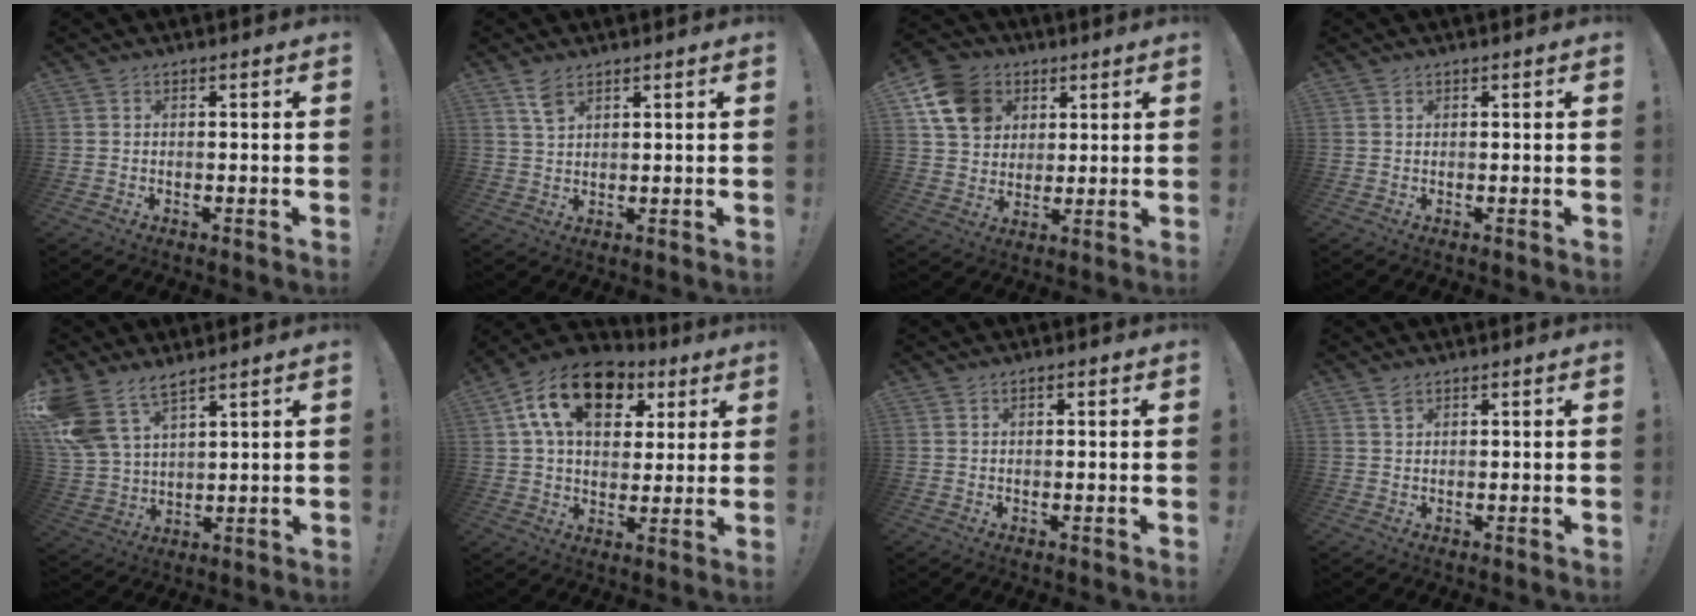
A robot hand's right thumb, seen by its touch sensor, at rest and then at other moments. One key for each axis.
{"total": 4.6, "fx": 2.9, "fy": 1.9, "fz": 3.0, "tx": -0.050, "ty": -0.012, "tz": 0.053}
{"total": 13.9, "fx": 5.7, "fy": 11.1, "fz": 6.0, "tx": -0.092, "ty": -0.018, "tz": 0.117}
{"total": 0.6, "fx": 0.4, "fy": 0.4, "fz": 0.2, "tx": 0.003, "ty": -0.003, "tz": 0.007}
{"total": 12.1, "fx": 8.8, "fy": 5.7, "fz": 5.9, "tx": -0.137, "ty": -0.051, "tz": 0.172}
{"total": 17.6, "fx": 8.0, "fy": 11.0, "fz": 11.1, "tx": -0.180, "ty": -0.028, "tz": 0.145}
{"total": 0.8, "fx": 0.3, "fy": 0.4, "fz": 0.6, "tx": -0.015, "ty": 0.003, "tz": 0.006}
{"total": 1.7, "fx": 1.2, "fy": 0.8, "fz": 0.9, "tx": -0.004, "ty": -0.006, "tz": 0.020}